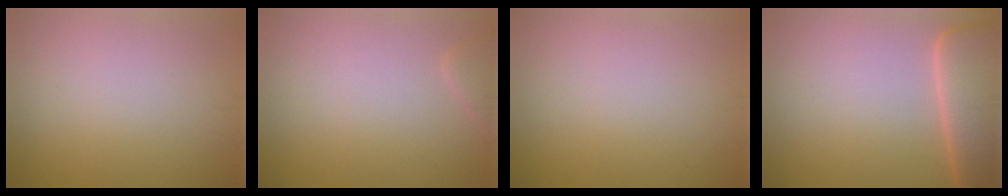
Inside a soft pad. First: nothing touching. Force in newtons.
{"total": 1.1, "press": 1.1, "slide": 0.1}
{"total": 0.0}
{"total": 7.6, "press": 7.5, "slide": 1.2}